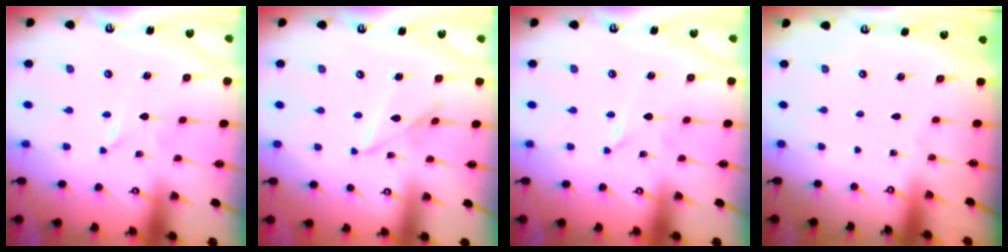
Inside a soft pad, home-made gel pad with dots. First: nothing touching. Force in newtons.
{"total": 7.5, "press": 7.5, "slide": 0.4}
{"total": 0.0}
{"total": 0.0}